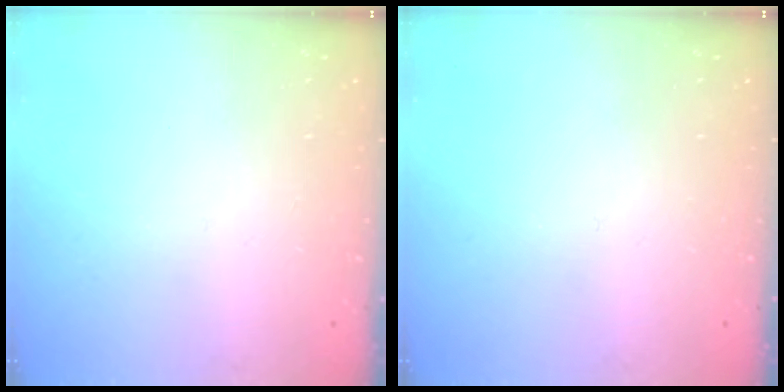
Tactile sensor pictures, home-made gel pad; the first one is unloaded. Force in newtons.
{"total": 0.0}